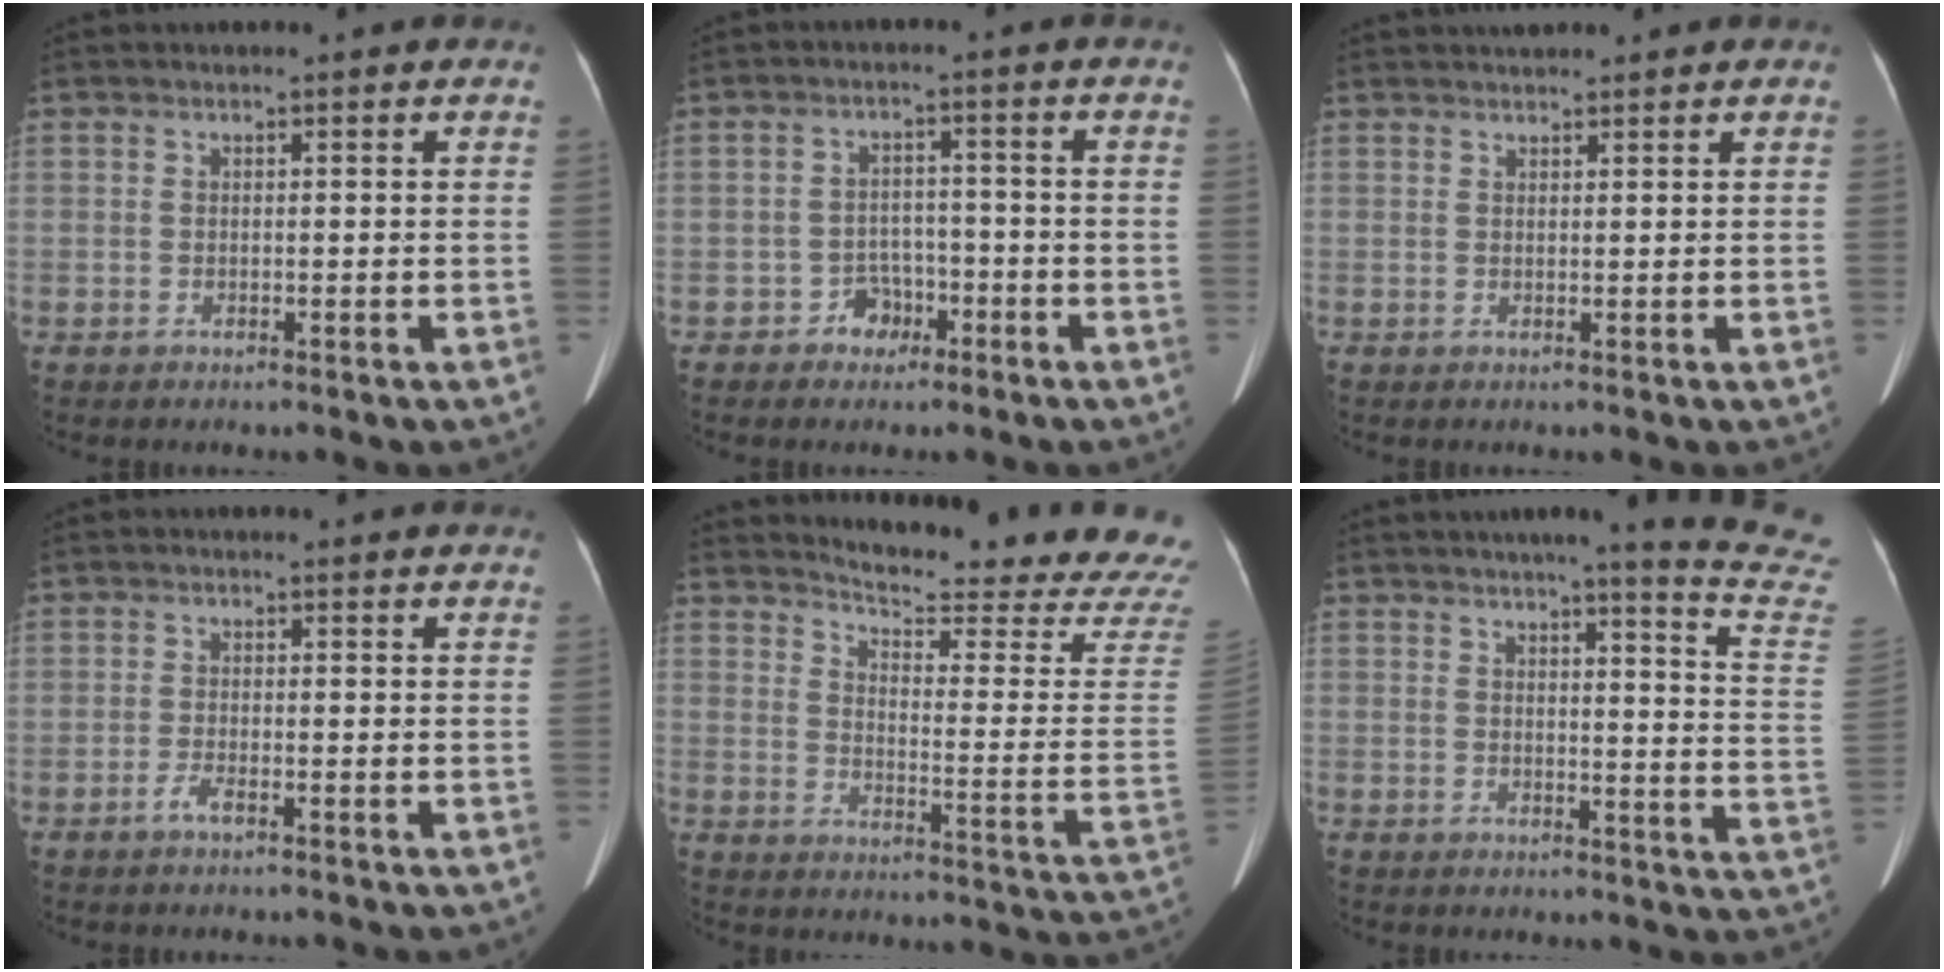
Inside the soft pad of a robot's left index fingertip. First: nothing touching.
{"total": 3.4, "force": [-2.0, 2.6, 1.0], "torque": [-0.012, 0.011, -0.031]}
{"total": 3.0, "force": [2.8, 0.4, 1.0], "torque": [-0.011, 0.029, 0.044]}
{"total": 1.4, "force": [-1.0, 0.1, 1.0], "torque": [-0.023, -0.001, -0.020]}
{"total": 22.2, "force": [21.2, -0.2, 6.4], "torque": [-0.098, -0.130, 0.250]}
{"total": 15.9, "force": [14.1, -1.2, 7.1], "torque": [-0.083, -0.093, 0.143]}